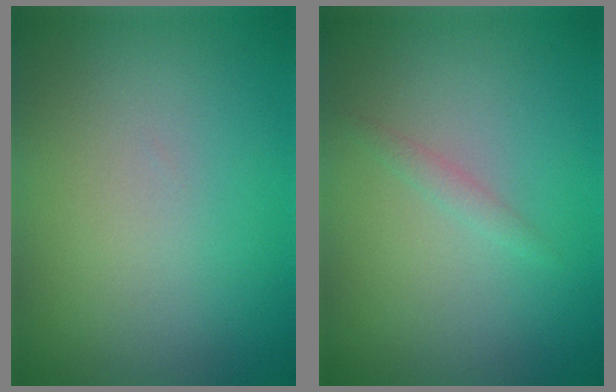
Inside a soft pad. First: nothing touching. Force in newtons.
{"total": 0.9, "press": 0.8, "slide": 0.0}